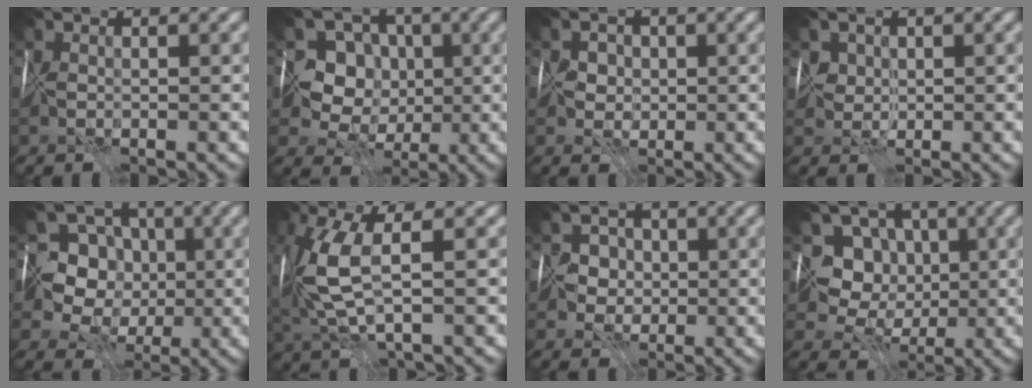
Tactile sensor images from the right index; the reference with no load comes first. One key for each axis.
{"total": 7.5, "fx": 1.1, "fy": 6.8, "fz": 3.0, "tx": -0.029, "ty": 0.015, "tz": -0.012}
{"total": 1.8, "fx": 0.6, "fy": 1.7, "fz": 0.0, "tx": 0.017, "ty": 0.008, "tz": 0.008}
{"total": 1.7, "fx": 1.0, "fy": 1.4, "fz": -0.2, "tx": 0.015, "ty": 0.009, "tz": 0.014}
{"total": 8.6, "fx": 0.6, "fy": 8.0, "fz": 3.1, "tx": -0.054, "ty": 0.029, "tz": -0.022}
{"total": 5.7, "fx": 1.0, "fy": 1.8, "fz": 5.3, "tx": -0.146, "ty": 0.009, "tz": 0.022}
{"total": 2.7, "fx": 0.3, "fy": 2.6, "fz": 0.4, "tx": 0.021, "ty": 0.013, "tz": -0.002}
{"total": 6.5, "fx": 1.5, "fy": 5.9, "fz": 2.3, "tx": -0.018, "ty": 0.009, "tz": -0.001}